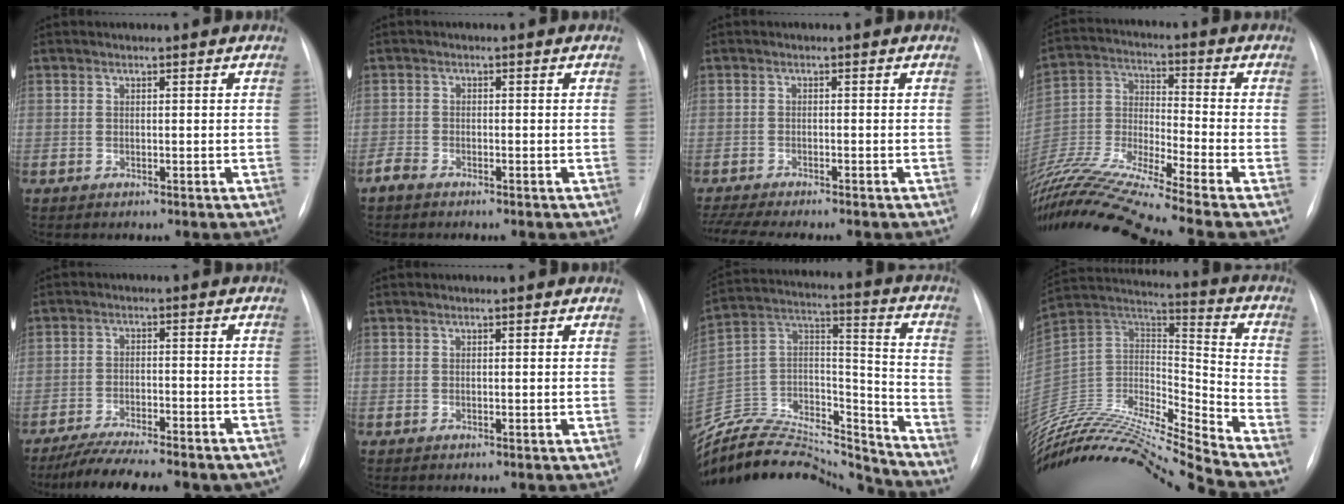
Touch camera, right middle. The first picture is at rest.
{"total": 1.8, "force": [-1.5, 0.6, 0.7], "torque": [-0.022, -0.002, -0.029]}
{"total": 8.9, "force": [-7.7, 0.5, 4.5], "torque": [-0.071, -0.011, -0.118]}
{"total": 20.8, "force": [-17.9, -2.1, 10.3], "torque": [-0.234, -0.022, -0.332]}
{"total": 17.0, "force": [-14.8, 3.2, 7.8], "torque": [-0.111, -0.003, -0.205]}
{"total": 0.0}
{"total": 29.3, "force": [-27.1, 6.0, 9.4], "torque": [-0.198, -0.002, -0.437]}
{"total": 27.8, "force": [-25.9, -0.5, 10.1], "torque": [-0.230, -0.017, -0.446]}